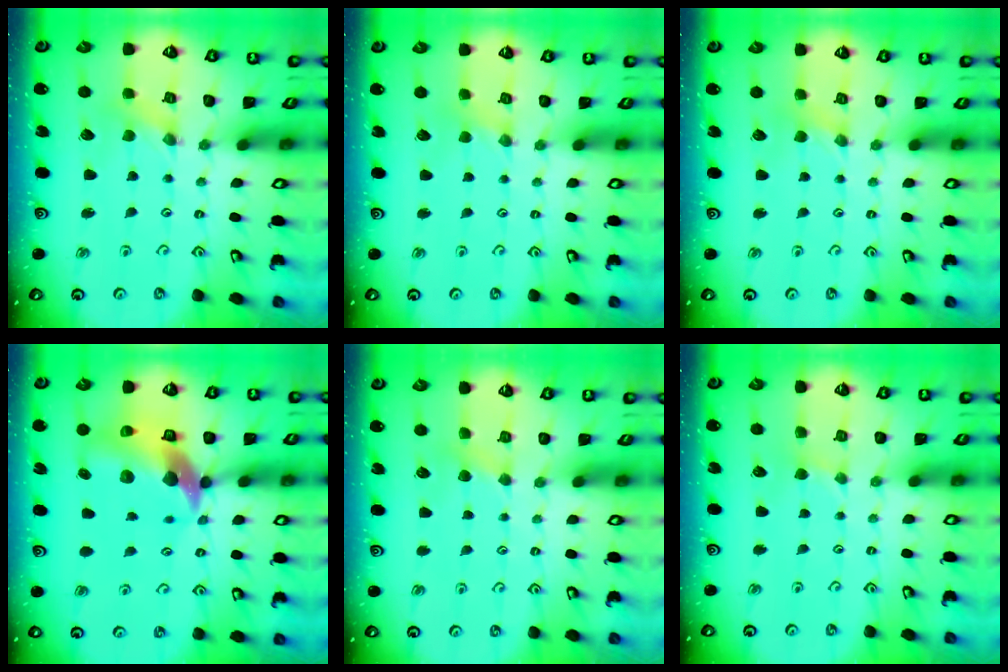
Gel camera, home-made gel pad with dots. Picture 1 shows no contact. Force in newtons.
{"total": 1.8, "press": 1.7, "slide": 0.4}
{"total": 1.5, "press": 1.5, "slide": 0.2}
{"total": 13.8, "press": 13.6, "slide": 2.0}
{"total": 3.0, "press": 2.9, "slide": 0.5}
{"total": 1.5, "press": 1.5, "slide": 0.2}